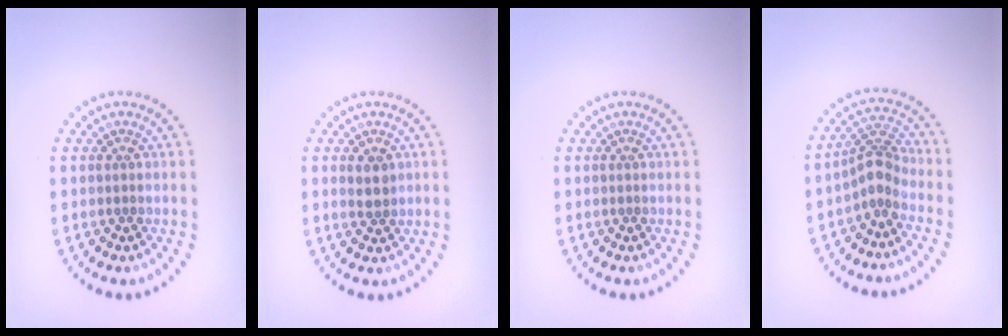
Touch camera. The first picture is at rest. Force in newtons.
{"total": 1.8, "press": 1.7, "slide": 0.6}
{"total": 0.0}
{"total": 2.8, "press": 2.1, "slide": 1.9}